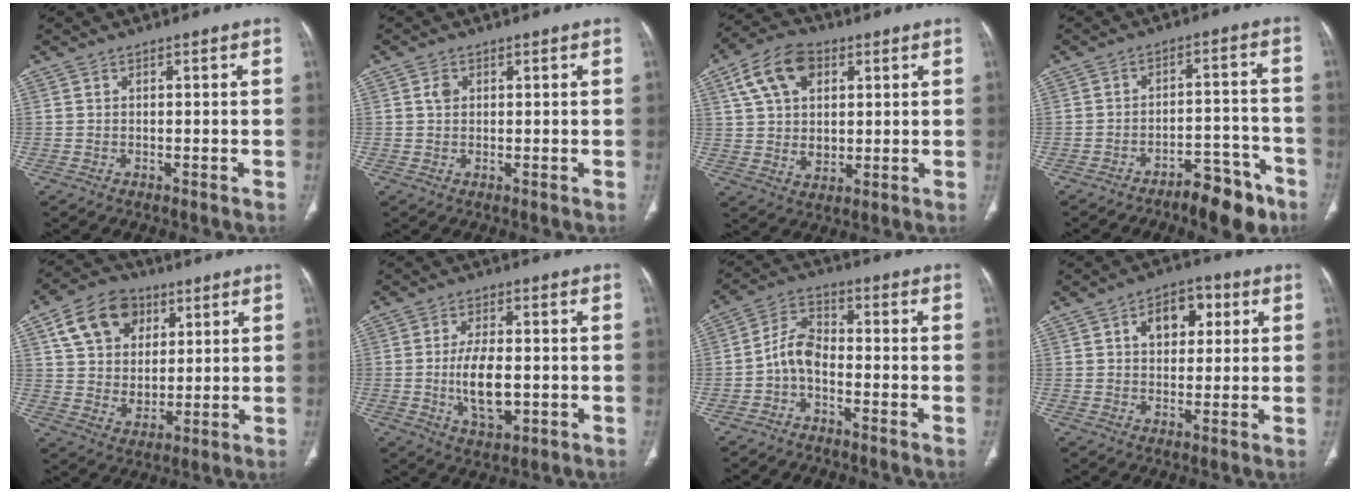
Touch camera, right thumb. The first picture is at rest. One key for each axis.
{"total": 1.8, "fx": 0.5, "fy": 1.4, "fz": 1.0, "tx": -0.014, "ty": 0.001, "tz": 0.009}
{"total": 13.0, "fx": 4.8, "fy": 8.6, "fz": 8.5, "tx": -0.136, "ty": -0.004, "tz": 0.087}
{"total": 9.4, "fx": -6.7, "fy": 3.5, "fz": 5.6, "tx": -0.058, "ty": 0.057, "tz": -0.099}
{"total": 14.1, "fx": 5.7, "fy": 10.6, "fz": 7.3, "tx": -0.100, "ty": -0.011, "tz": 0.102}
{"total": 9.2, "fx": -1.3, "fy": 4.5, "fz": 7.9, "tx": -0.135, "ty": -0.003, "tz": -0.016}
{"total": 6.1, "fx": -2.2, "fy": 3.5, "fz": 4.4, "tx": -0.082, "ty": 0.032, "tz": -0.053}
{"total": 8.6, "fx": 2.6, "fy": 5.8, "fz": 5.8, "tx": -0.051, "ty": 0.008, "tz": 0.035}